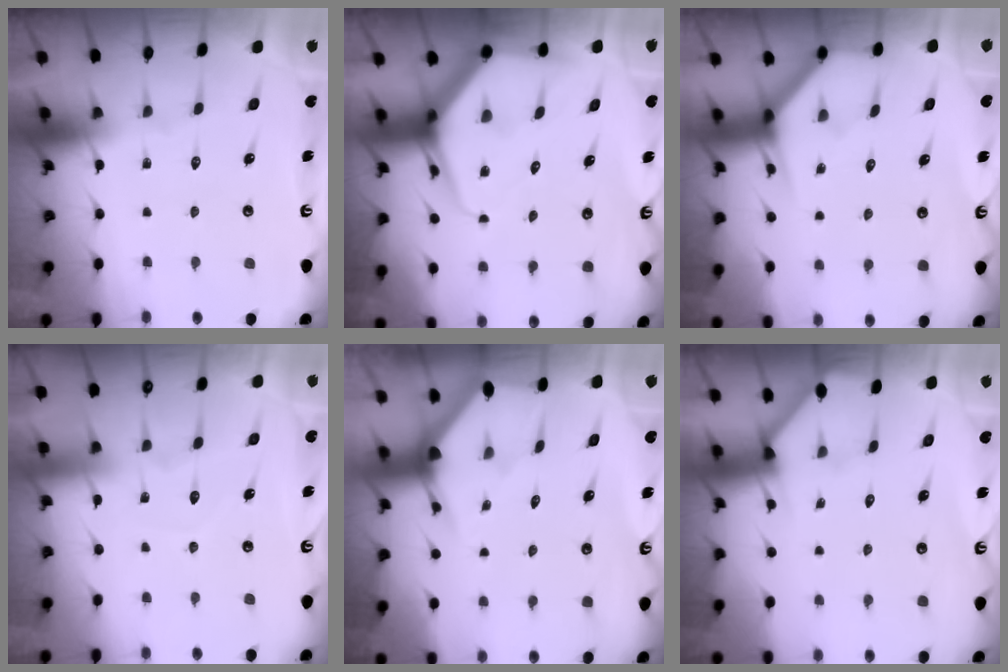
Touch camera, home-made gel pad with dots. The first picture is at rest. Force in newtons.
{"total": 7.2, "press": 7.2, "slide": 0.8}
{"total": 3.8, "press": 3.8, "slide": 0.2}
{"total": 5.1, "press": 5.1, "slide": 0.5}
{"total": 2.7, "press": 2.7, "slide": 0.1}
{"total": 2.2, "press": 2.2, "slide": 0.3}